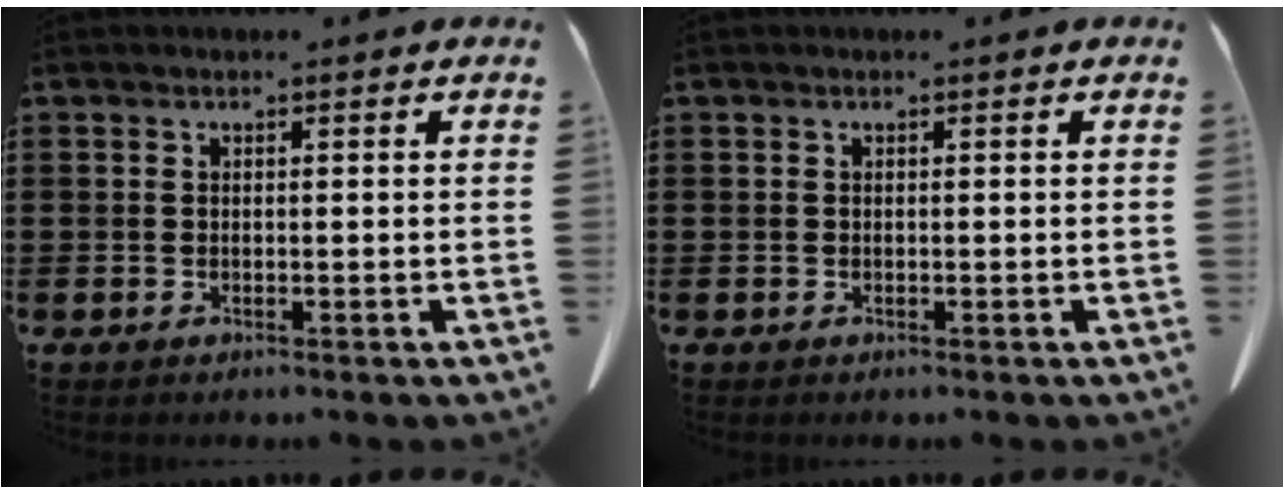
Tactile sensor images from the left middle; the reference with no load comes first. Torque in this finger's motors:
{"motor_torque": [0.34, -0.37, 0.00, 0.00]}